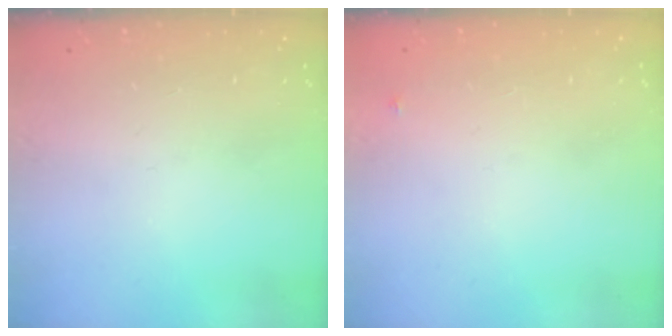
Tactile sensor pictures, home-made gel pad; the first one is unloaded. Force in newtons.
{"total": 3.1, "press": 3.1, "slide": 0.3}